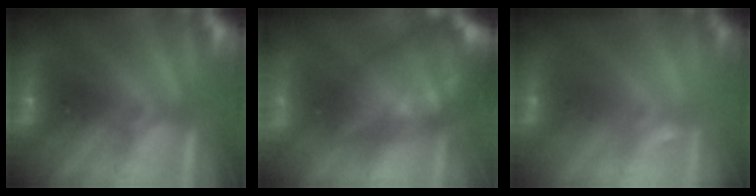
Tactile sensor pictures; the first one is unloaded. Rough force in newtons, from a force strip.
{"total": 7.0}
{"total": 1.5}